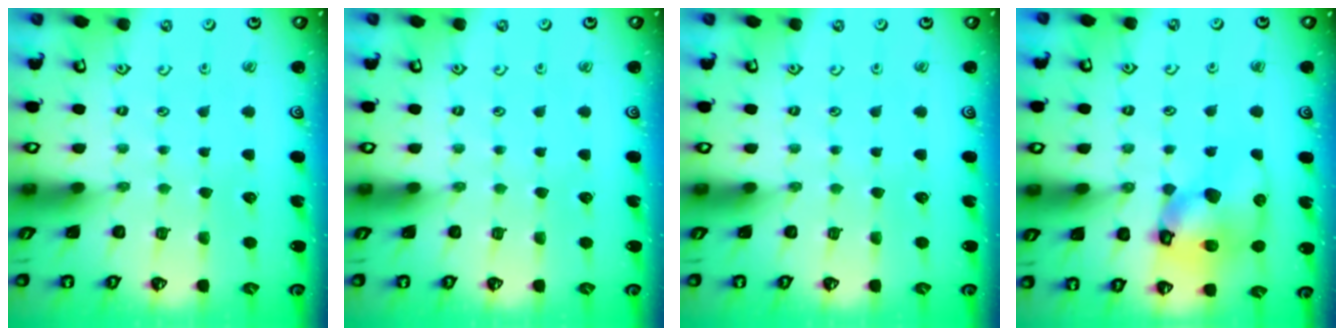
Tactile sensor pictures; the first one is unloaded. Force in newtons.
{"total": 0.0}
{"total": 0.0}
{"total": 14.1, "press": 13.9, "slide": 2.1}